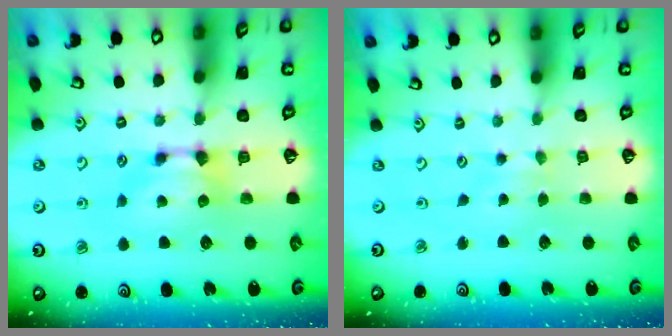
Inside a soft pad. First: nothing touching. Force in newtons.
{"total": 2.8, "press": 2.8, "slide": 0.2}